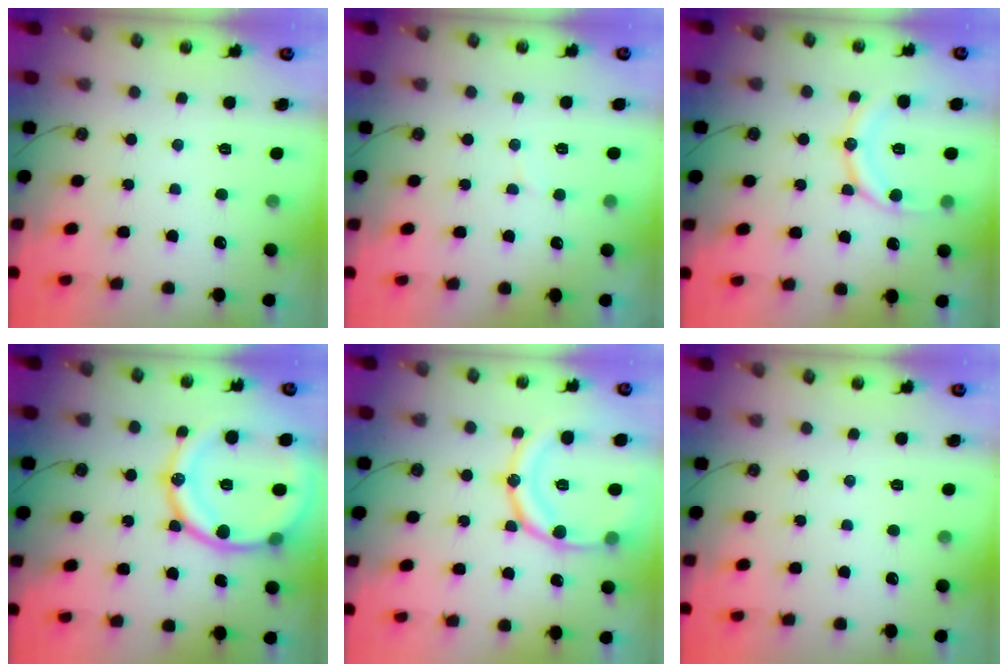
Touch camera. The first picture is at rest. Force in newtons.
{"total": 2.7, "press": 2.4, "slide": 1.2}
{"total": 13.4, "press": 13.4, "slide": 1.4}
{"total": 21.9, "press": 21.7, "slide": 2.6}
{"total": 17.3, "press": 17.2, "slide": 1.9}
{"total": 0.0}